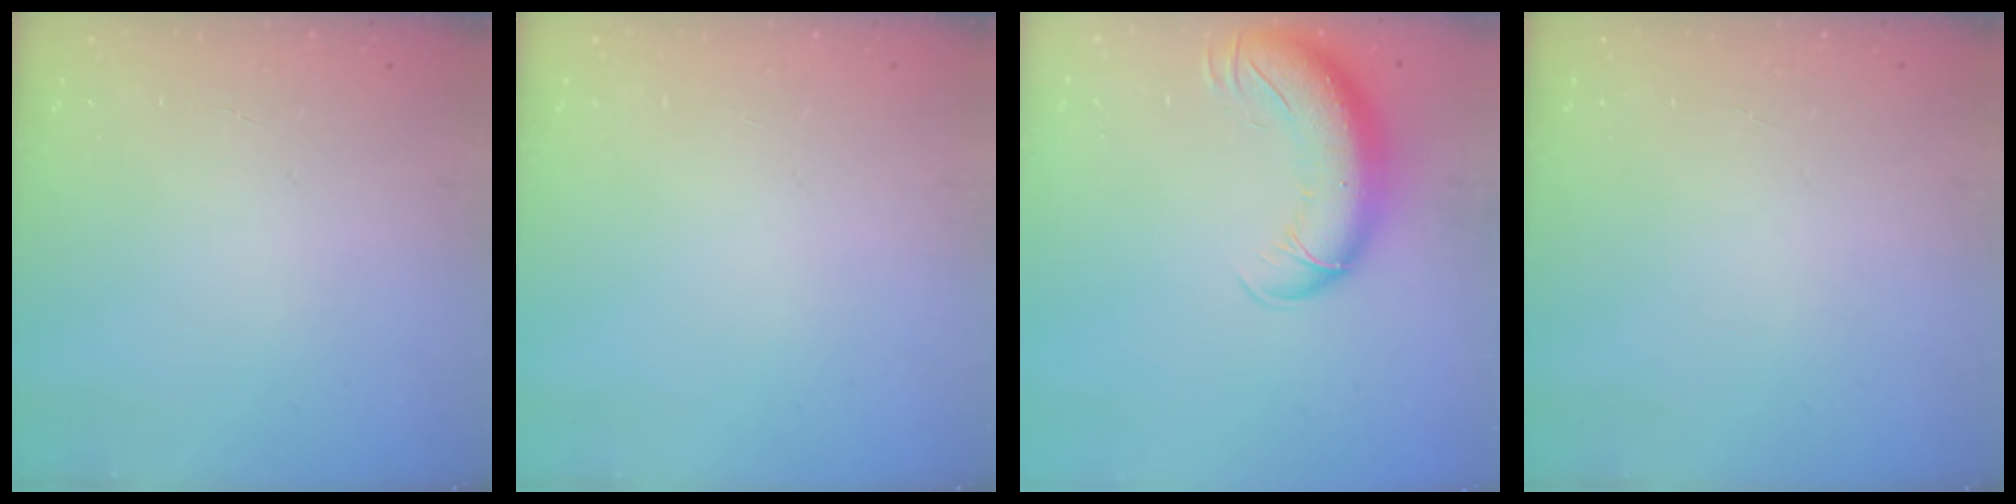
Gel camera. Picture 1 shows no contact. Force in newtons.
{"total": 0.0}
{"total": 13.6, "press": 13.1, "slide": 3.4}
{"total": 0.0}